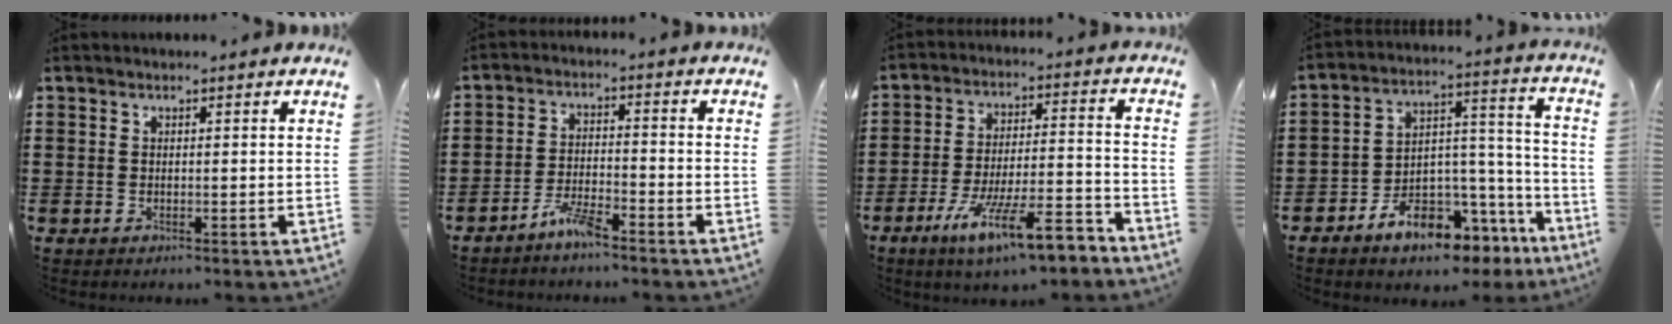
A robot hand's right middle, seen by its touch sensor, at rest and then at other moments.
{"total": 4.3, "force": [-3.6, 0.6, 2.3], "torque": [-0.053, 0.005, -0.072]}
{"total": 11.8, "force": [-8.3, 1.8, 8.3], "torque": [-0.147, 0.015, -0.154]}
{"total": 9.1, "force": [-7.4, 3.7, 3.9], "torque": [-0.058, 0.032, -0.133]}